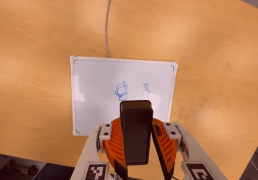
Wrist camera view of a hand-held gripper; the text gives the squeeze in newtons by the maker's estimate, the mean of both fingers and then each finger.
{"total": 7.9, "left": 8.0, "right": 7.7}